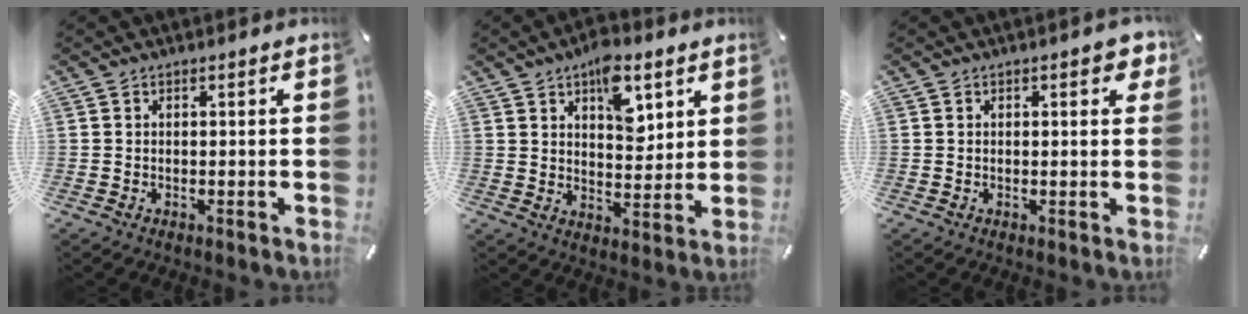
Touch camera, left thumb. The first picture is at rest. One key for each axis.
{"total": 10.4, "fx": 5.4, "fy": 6.0, "fz": 6.6, "tx": -0.078, "ty": -0.027, "tz": 0.090}
{"total": 2.9, "fx": 1.1, "fy": 1.4, "fz": 2.4, "tx": -0.027, "ty": -0.003, "tz": 0.012}